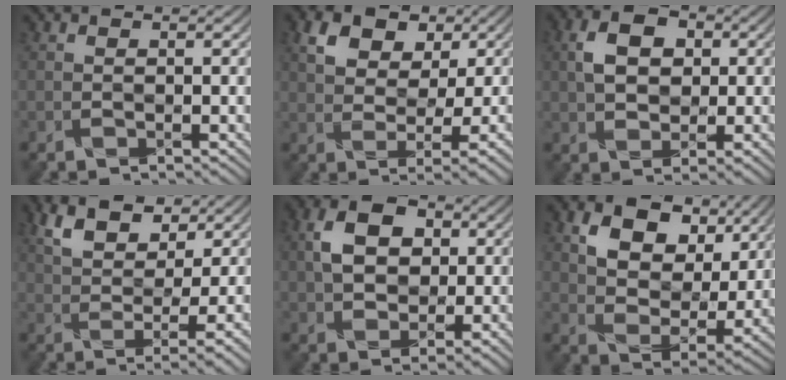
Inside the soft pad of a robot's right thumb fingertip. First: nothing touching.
{"total": 6.6, "force": [2.8, 3.8, 4.5], "torque": [-0.078, 0.006, 0.052]}
{"total": 6.0, "force": [1.3, 4.1, 4.2], "torque": [-0.077, 0.008, 0.019]}
{"total": 7.6, "force": [3.2, 2.9, 6.3], "torque": [-0.104, 0.010, 0.056]}
{"total": 6.7, "force": [1.1, 4.7, 4.6], "torque": [-0.083, 0.012, 0.014]}
{"total": 10.7, "force": [5.6, 6.6, 6.3], "torque": [-0.121, -0.003, 0.094]}